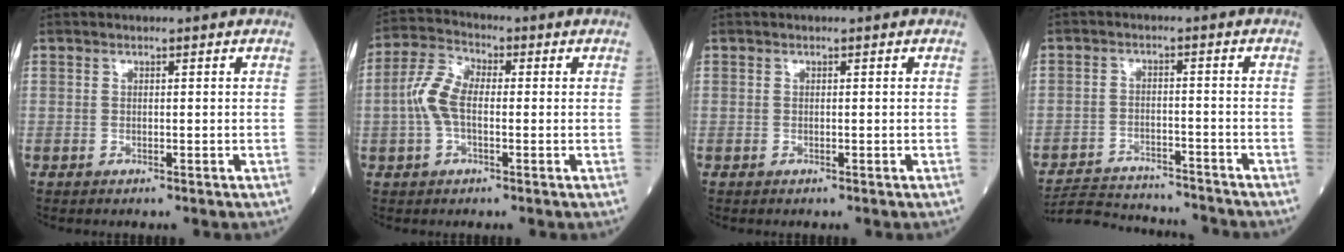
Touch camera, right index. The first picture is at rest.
{"total": 6.5, "force": [-0.4, 3.2, 5.7], "torque": [-0.138, 0.021, -0.015]}
{"total": 0.0}
{"total": 11.5, "force": [-11.2, 1.9, 1.8], "torque": [-0.036, 0.008, -0.168]}